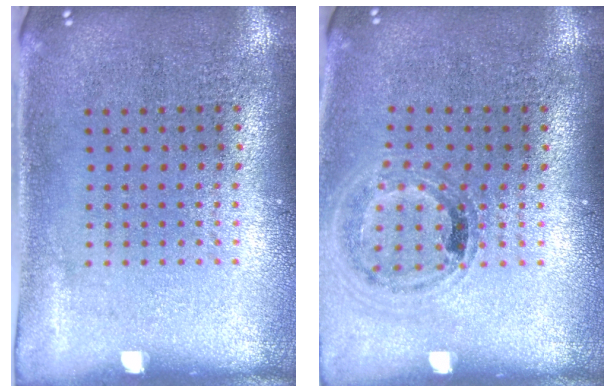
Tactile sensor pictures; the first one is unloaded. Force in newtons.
{"total": 0.9, "press": 0.9, "slide": 0.1}